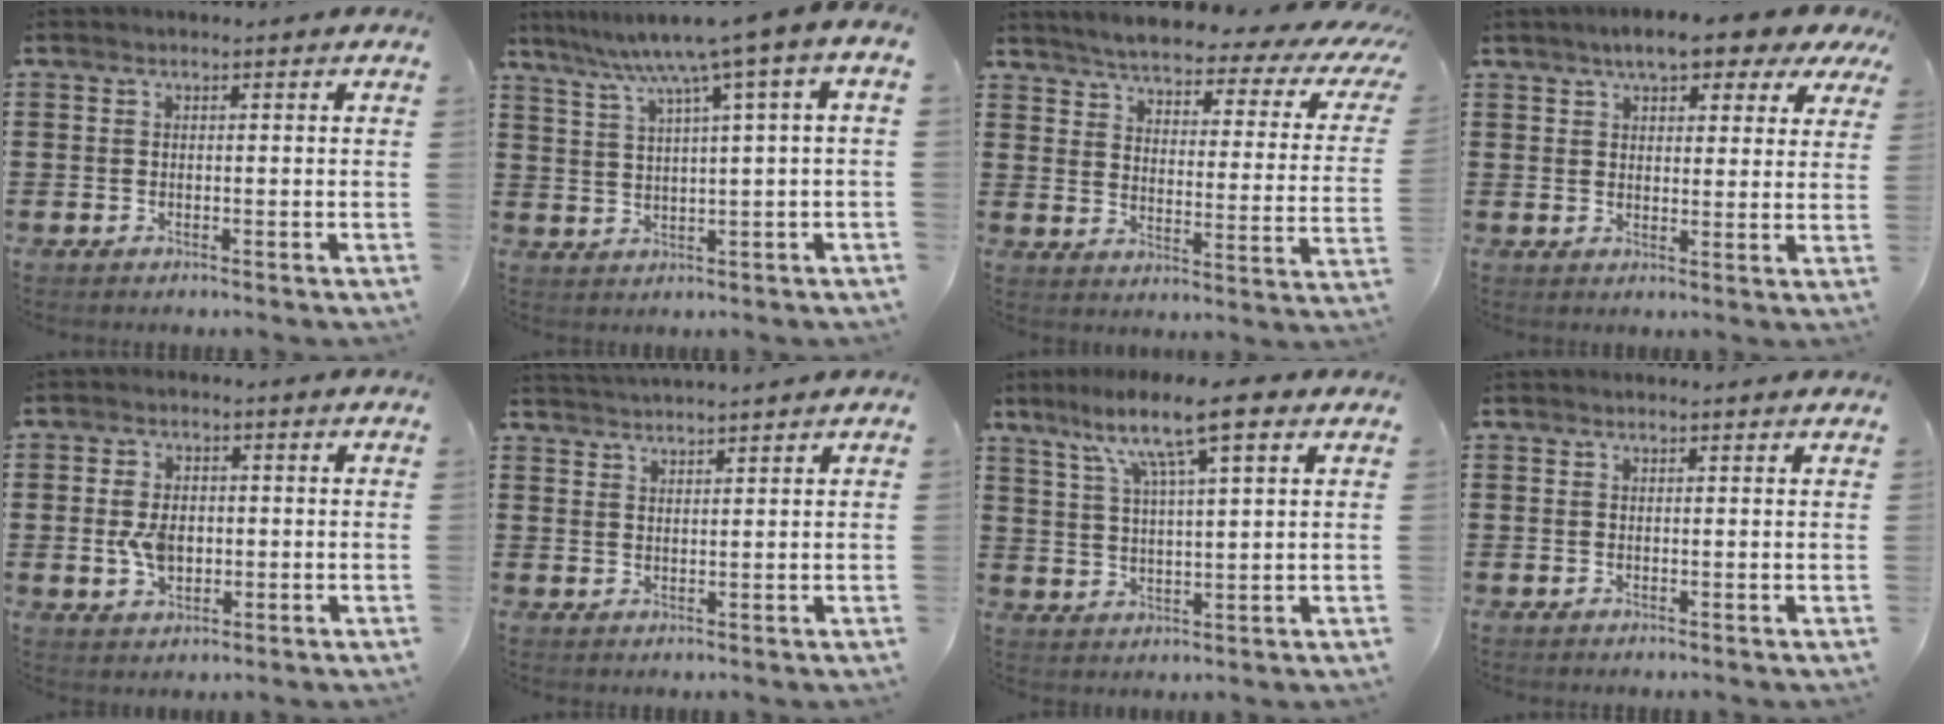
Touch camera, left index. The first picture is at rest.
{"total": 6.6, "force": [3.4, -0.2, 5.7], "torque": [-0.122, -0.026, 0.050]}
{"total": 4.3, "force": [3.6, 0.3, 2.2], "torque": [-0.064, -0.027, 0.054]}
{"total": 6.7, "force": [5.2, 2.1, 3.7], "torque": [-0.064, -0.012, 0.088]}
{"total": 5.2, "force": [-0.3, 3.5, 3.9], "torque": [-0.083, 0.001, -0.011]}
{"total": 2.1, "force": [2.1, -0.4, 0.0], "torque": [-0.006, -0.005, 0.041]}
{"total": 10.4, "force": [6.6, 1.6, 7.8], "torque": [-0.158, -0.011, 0.113]}
{"total": 0.7, "force": [0.6, 0.0, 0.4], "torque": [-0.008, -0.001, 0.011]}